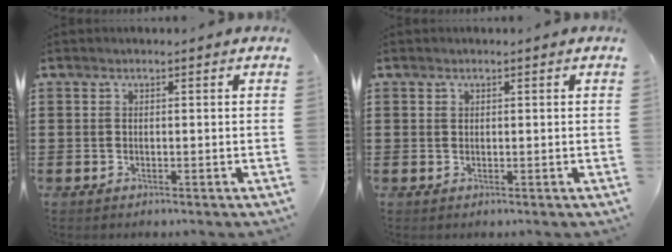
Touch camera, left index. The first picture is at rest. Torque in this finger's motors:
{"motor_torque": [0.13, -0.22, 0.02, 0.01]}